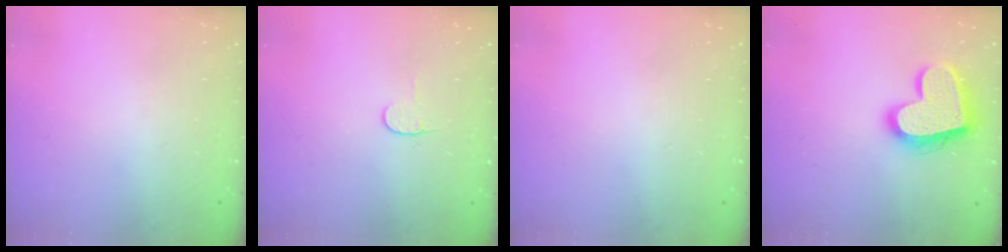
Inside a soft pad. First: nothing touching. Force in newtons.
{"total": 3.8, "press": 3.8, "slide": 0.4}
{"total": 0.0}
{"total": 20.3, "press": 20.3, "slide": 1.5}